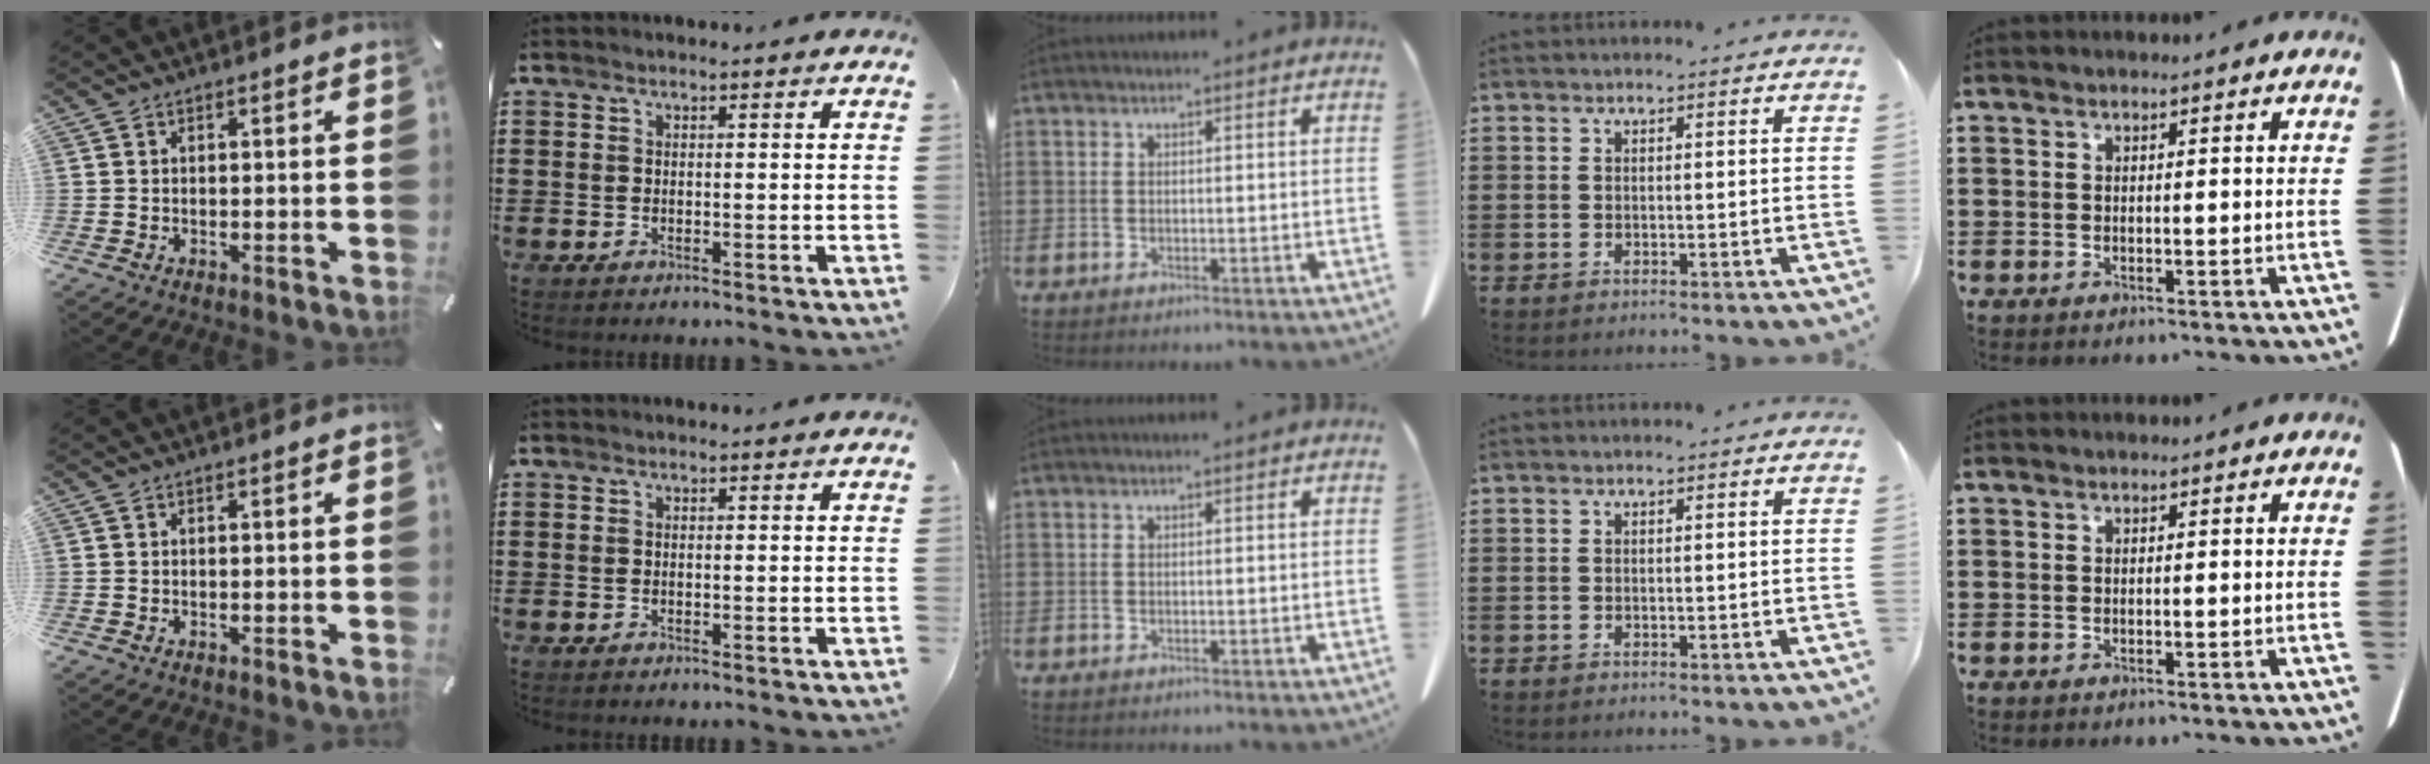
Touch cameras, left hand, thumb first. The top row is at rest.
{}